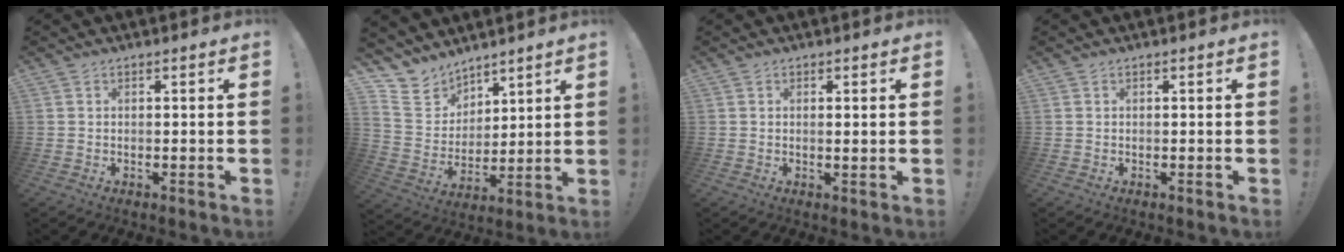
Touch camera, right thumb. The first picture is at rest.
{"total": 9.5, "force": [7.2, 6.1, 0.5], "torque": [-0.027, -0.066, 0.149]}
{"total": 1.2, "force": [0.6, 0.1, 1.0], "torque": [-0.004, -0.007, 0.007]}
{"total": 0.0}